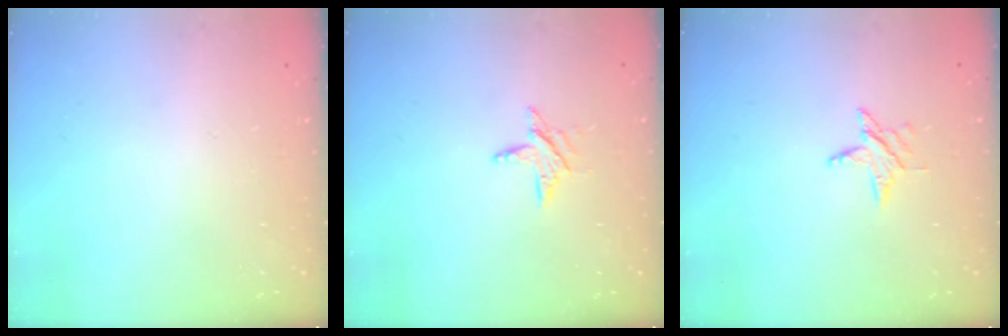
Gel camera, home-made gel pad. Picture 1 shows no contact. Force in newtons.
{"total": 5.3, "press": 5.2, "slide": 0.6}
{"total": 4.5, "press": 4.5, "slide": 0.5}